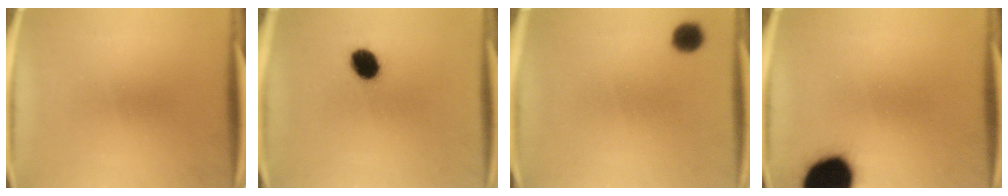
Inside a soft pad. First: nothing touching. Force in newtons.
{"total": 6.7}
{"total": 4.2}
{"total": 20.1}